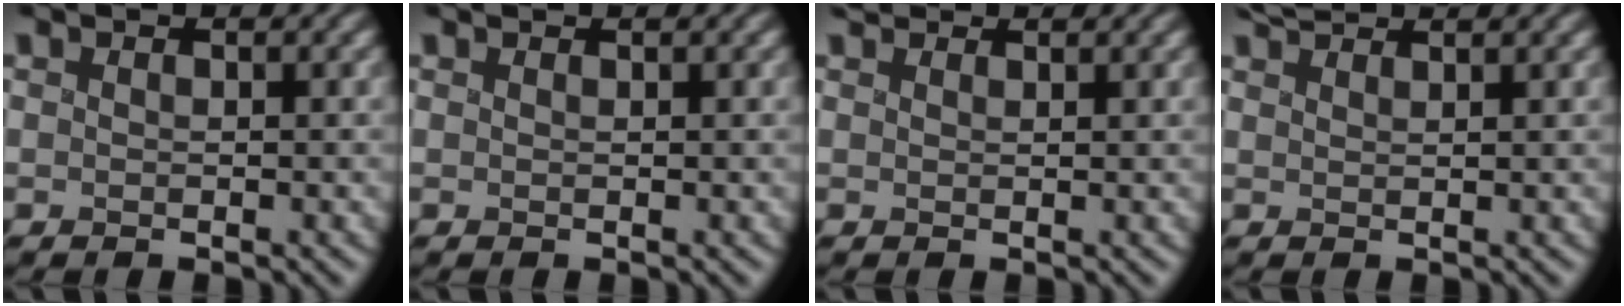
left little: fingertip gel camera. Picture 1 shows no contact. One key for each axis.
{"total": 0.6, "fx": 0.6, "fy": 0.0, "fz": 0.1, "tx": -0.001, "ty": 0.003, "tz": 0.007}
{"total": 2.1, "fx": 2.0, "fy": 0.5, "fz": 0.6, "tx": -0.013, "ty": 0.010, "tz": 0.029}
{"total": 2.3, "fx": 2.2, "fy": 0.2, "fz": 0.7, "tx": -0.008, "ty": 0.011, "tz": 0.041}